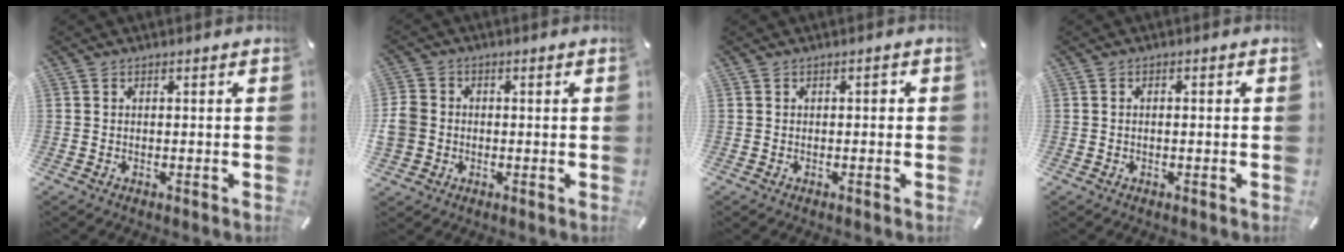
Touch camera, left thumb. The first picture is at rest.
{"total": 5.3, "force": [-0.2, 5.0, 1.7], "torque": [-0.049, 0.010, -0.002]}
{"total": 1.1, "force": [0.0, 0.7, 0.9], "torque": [-0.018, 0.007, -0.003]}
{"total": 0.8, "force": [-0.3, 0.4, 0.7], "torque": [-0.013, 0.001, -0.005]}